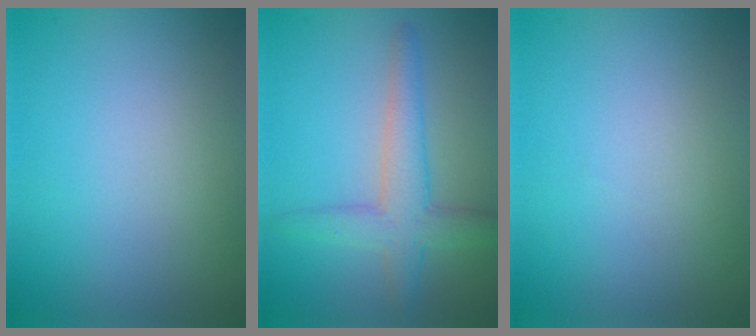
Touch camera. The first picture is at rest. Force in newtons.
{"total": 4.0, "press": 4.0, "slide": 0.2}
{"total": 0.0}